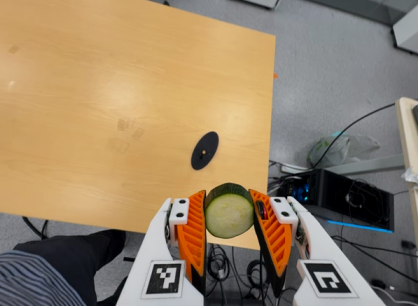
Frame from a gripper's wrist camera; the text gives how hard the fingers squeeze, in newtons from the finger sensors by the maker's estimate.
{"total": 11.5, "left": 10.6, "right": 12.4}